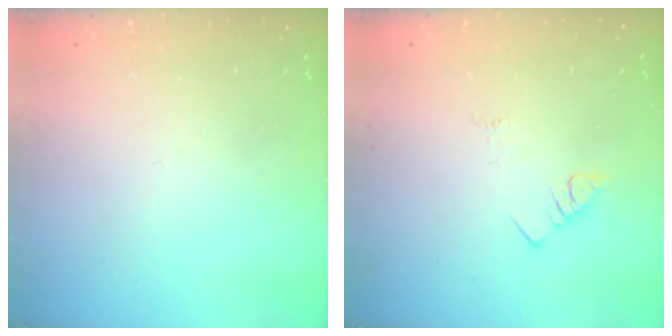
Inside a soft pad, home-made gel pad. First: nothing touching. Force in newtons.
{"total": 3.1, "press": 3.1, "slide": 0.4}